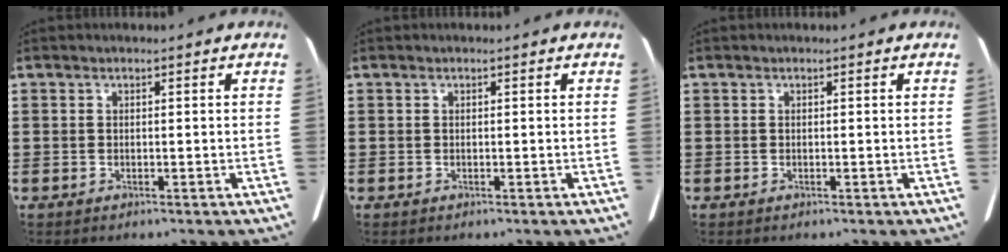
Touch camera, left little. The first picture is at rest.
{"total": 0.0}
{"total": 0.0}